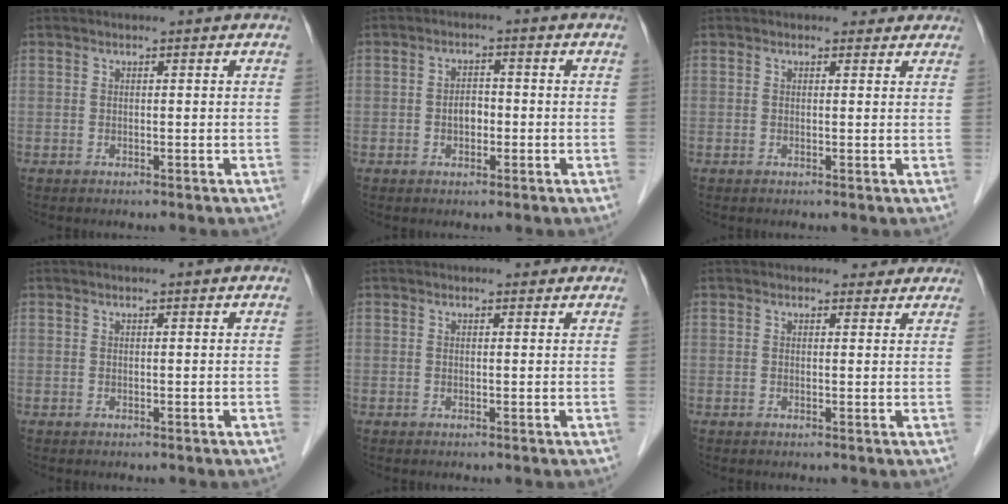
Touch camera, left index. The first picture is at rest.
{"total": 2.7, "force": [-0.7, 1.7, 2.0], "torque": [-0.033, 0.011, -0.012]}
{"total": 1.8, "force": [1.5, 1.1, 0.1], "torque": [0.003, 0.002, 0.009]}
{"total": 0.0}
{"total": 1.4, "force": [1.2, 0.6, 0.4], "torque": [-0.006, 0.005, 0.012]}
{"total": 2.5, "force": [2.2, 1.3, 0.0], "torque": [0.005, 0.001, 0.017]}